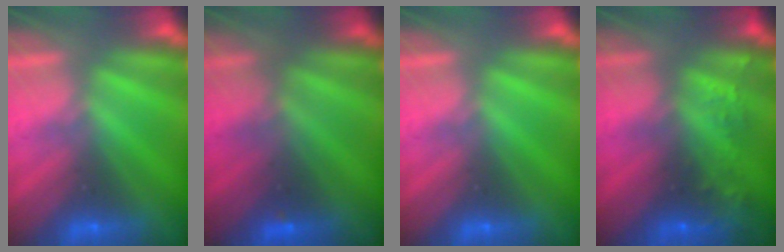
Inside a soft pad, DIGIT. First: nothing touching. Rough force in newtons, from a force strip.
{"total": 1.9}
{"total": 0.0}
{"total": 5.9}